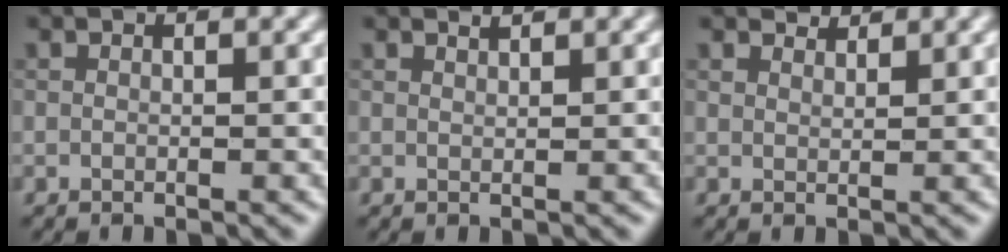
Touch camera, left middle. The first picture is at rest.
{"total": 0.6, "force": [0.6, -0.1, 0.0], "torque": [-0.001, -0.004, 0.008]}
{"total": 2.0, "force": [2.0, 0.0, -0.1], "torque": [-0.013, 0.000, 0.030]}